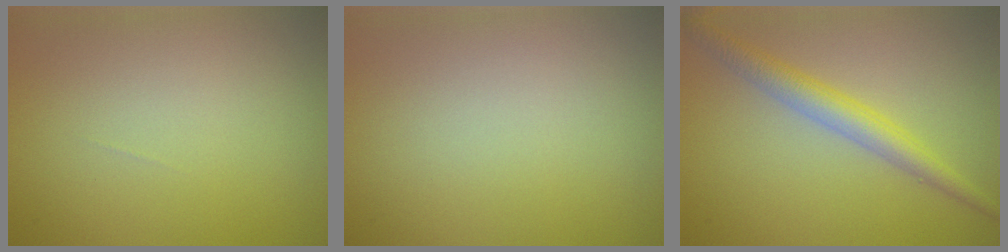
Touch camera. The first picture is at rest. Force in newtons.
{"total": 0.0}
{"total": 3.2, "press": 3.2, "slide": 0.0}